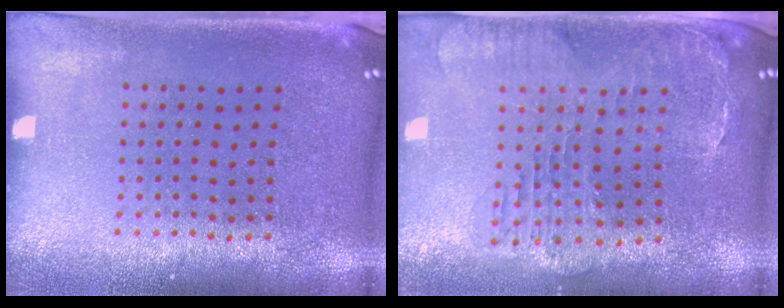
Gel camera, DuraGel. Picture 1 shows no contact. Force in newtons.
{"total": 1.5, "press": 1.5, "slide": 0.4}